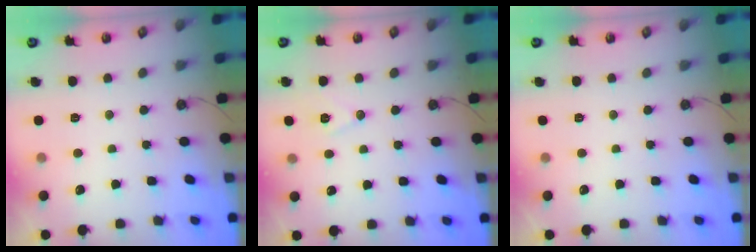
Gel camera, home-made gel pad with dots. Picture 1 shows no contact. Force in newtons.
{"total": 7.4, "press": 6.4, "slide": 3.7}
{"total": 0.0}